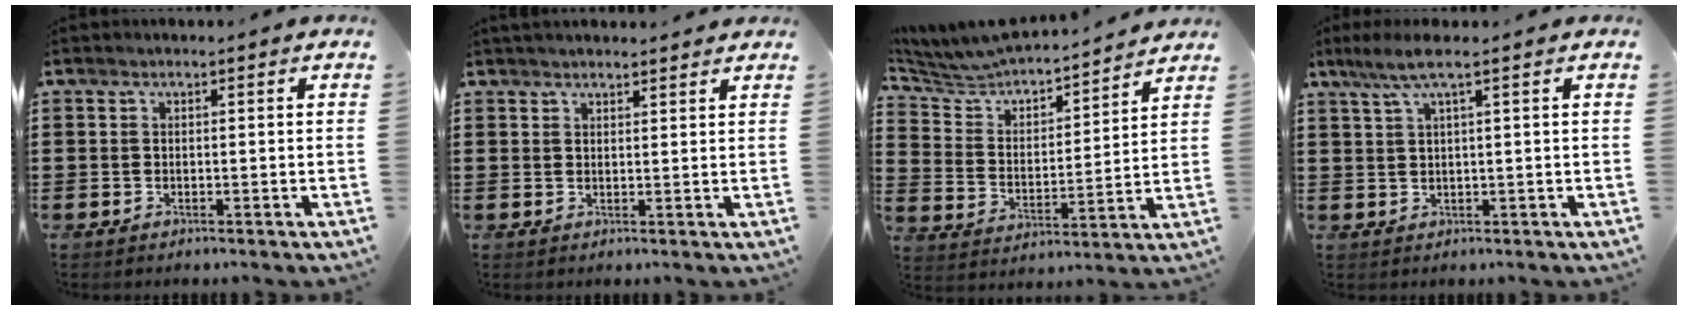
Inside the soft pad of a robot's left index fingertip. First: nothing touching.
{"total": 1.7, "force": [1.7, 0.2, 0.3], "torque": [-0.009, 0.003, 0.033]}
{"total": 5.2, "force": [5.1, 1.0, 0.4], "torque": [-0.042, -0.045, 0.079]}
{"total": 3.8, "force": [1.9, 0.2, 3.3], "torque": [-0.075, 0.000, 0.030]}